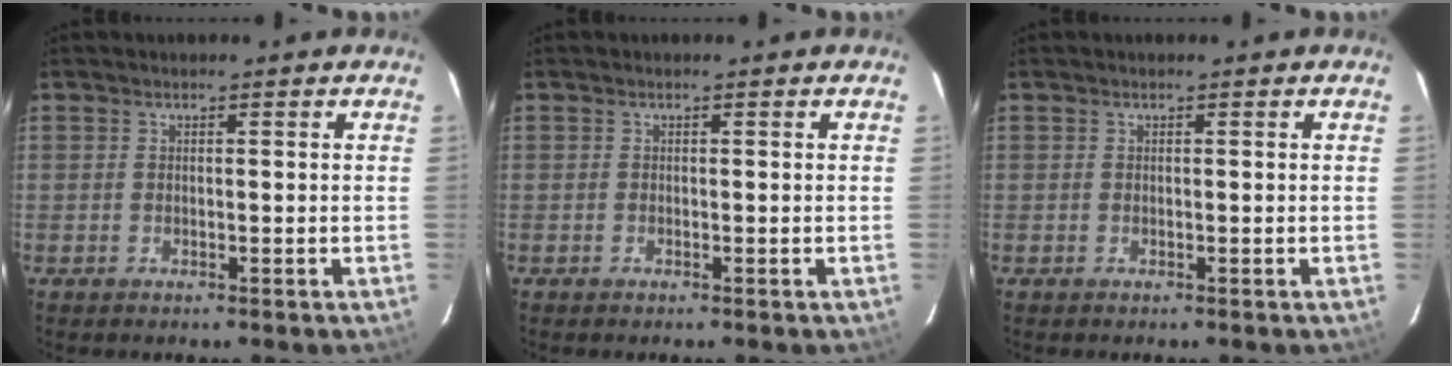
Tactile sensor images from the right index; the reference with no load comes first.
{"total": 1.2, "force": [-0.3, -0.5, -1.0], "torque": [0.018, -0.003, -0.008]}
{"total": 0.0}